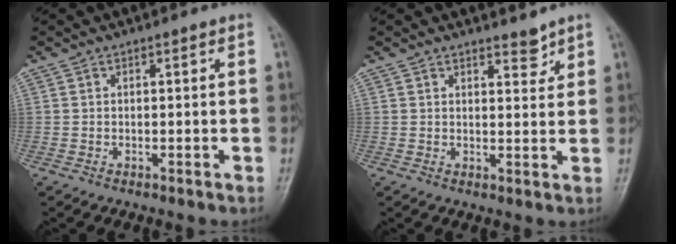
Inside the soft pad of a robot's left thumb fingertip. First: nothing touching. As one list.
[{"total": 2.6, "force": [2.3, 0.9, 0.9], "torque": [-0.001, -0.019, 0.036]}]